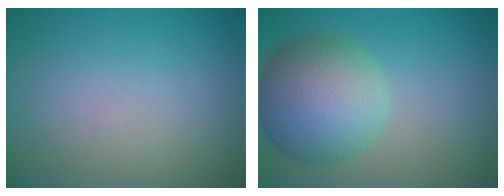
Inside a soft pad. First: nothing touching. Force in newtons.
{"total": 8.8, "press": 8.8, "slide": 0.3}